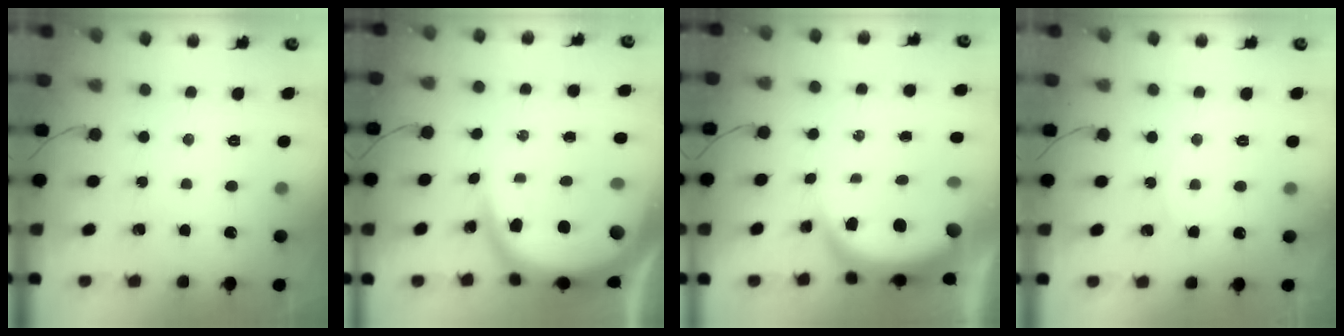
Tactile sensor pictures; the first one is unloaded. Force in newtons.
{"total": 13.8, "press": 13.7, "slide": 1.3}
{"total": 7.7, "press": 7.6, "slide": 1.0}
{"total": 3.0, "press": 3.0, "slide": 0.4}